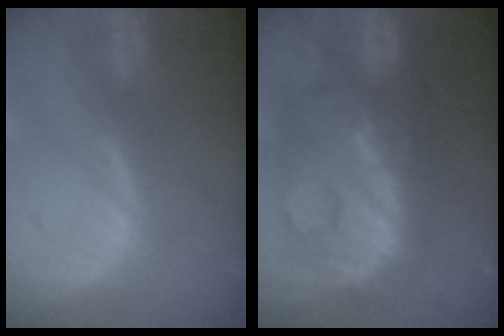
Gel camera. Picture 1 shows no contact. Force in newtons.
{"total": 12.1, "press": 12.0, "slide": 1.2}